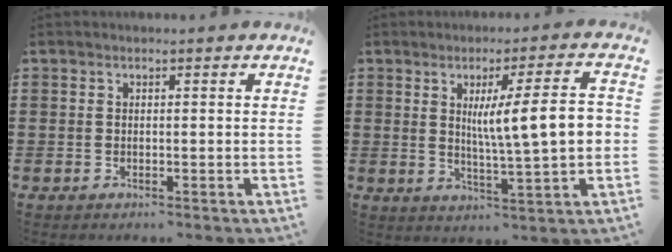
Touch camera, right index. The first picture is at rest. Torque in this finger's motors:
{"motor_torque": [1.32, -0.31, 0.53, 0.21]}